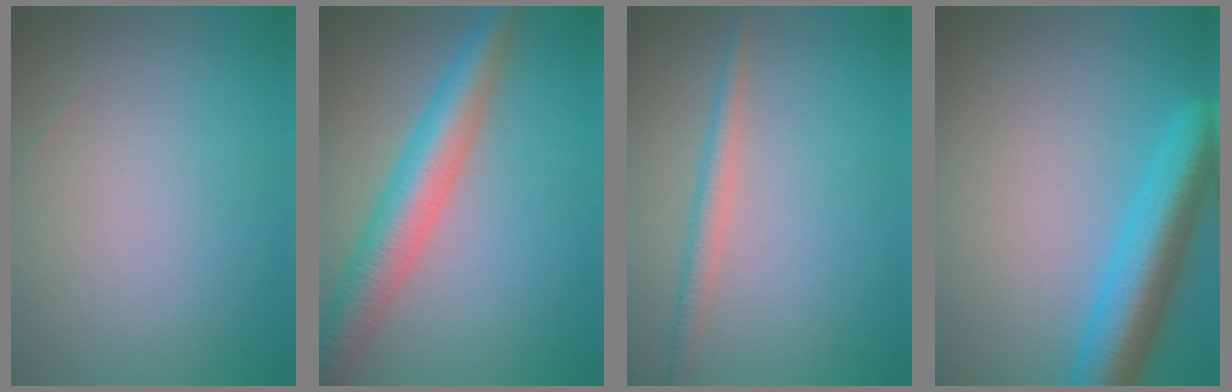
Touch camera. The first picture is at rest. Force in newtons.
{"total": 6.5, "press": 6.5, "slide": 0.1}
{"total": 2.2, "press": 2.2, "slide": 0.0}
{"total": 7.0, "press": 7.0, "slide": 0.3}